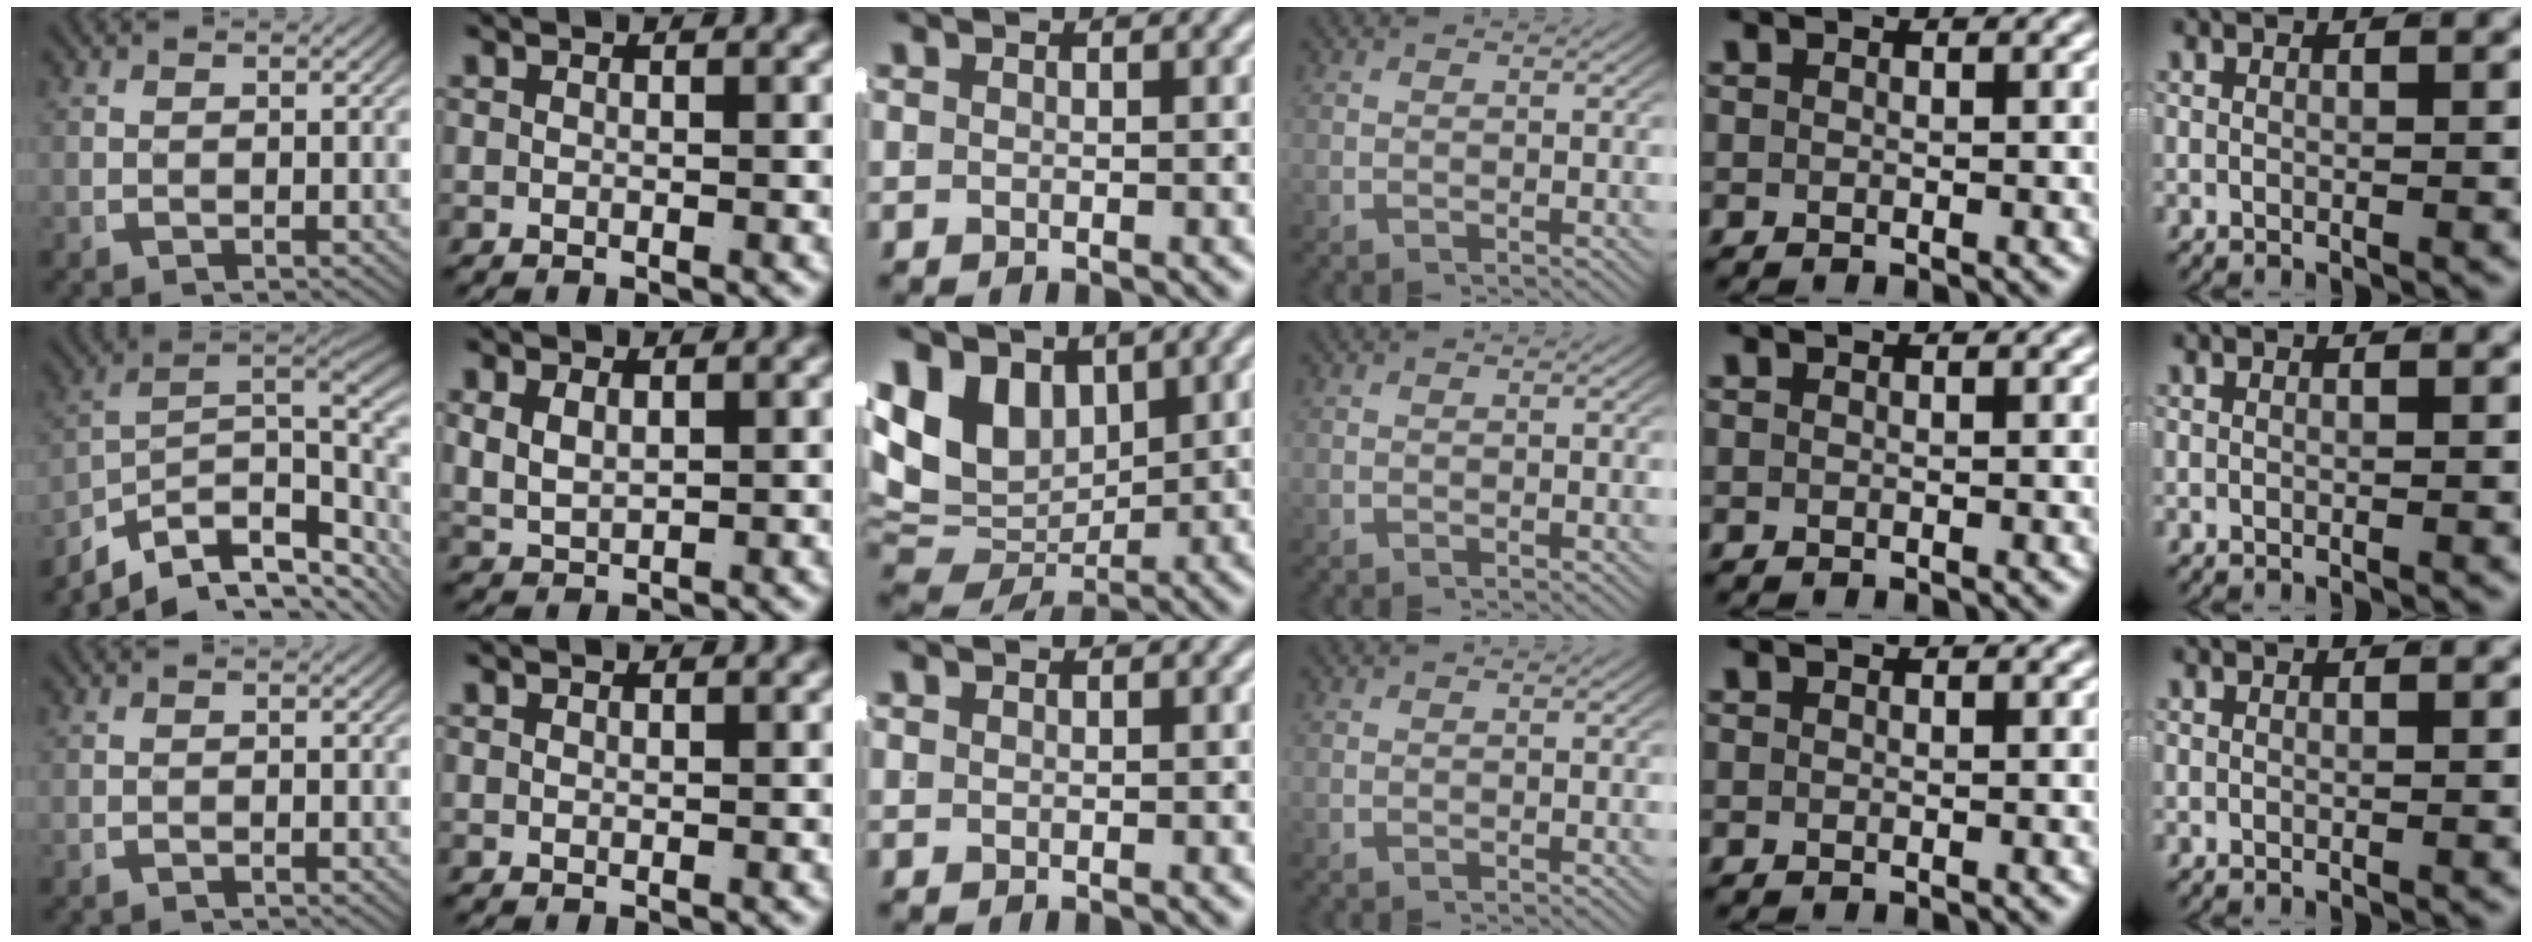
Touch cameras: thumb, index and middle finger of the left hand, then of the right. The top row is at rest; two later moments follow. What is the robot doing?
{"motion": "lift_and_place", "object": "coat"}